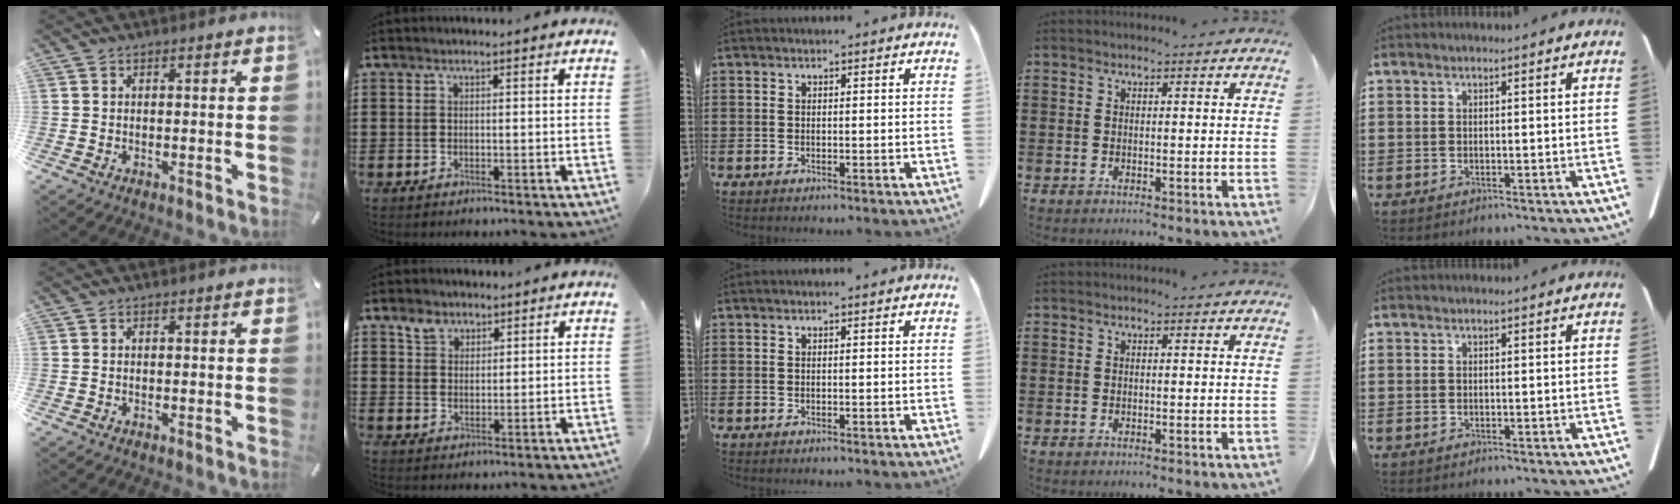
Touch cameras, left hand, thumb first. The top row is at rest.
{"index": {"total": 3.3, "force": [2.3, 2.2, 0.8], "torque": [-0.018, 0.004, 0.043]}}